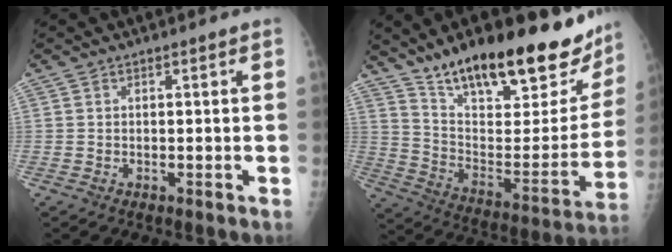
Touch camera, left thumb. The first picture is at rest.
{"total": 29.7, "force": [21.8, 9.8, 17.6], "torque": [-0.232, -0.085, 0.331]}